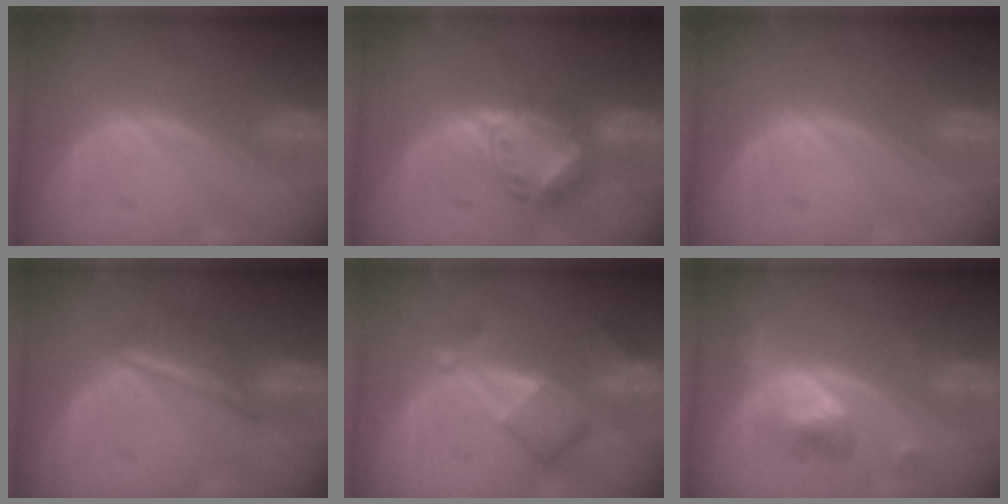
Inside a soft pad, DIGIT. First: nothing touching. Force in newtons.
{"total": 8.0, "press": 6.9, "slide": 4.0}
{"total": 0.0}
{"total": 5.3, "press": 5.2, "slide": 1.1}
{"total": 7.4, "press": 6.4, "slide": 3.8}
{"total": 5.8, "press": 5.2, "slide": 2.5}